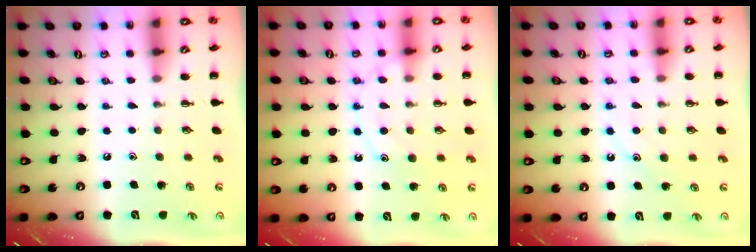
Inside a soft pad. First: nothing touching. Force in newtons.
{"total": 10.6, "press": 10.6, "slide": 0.7}
{"total": 11.7, "press": 11.6, "slide": 1.0}